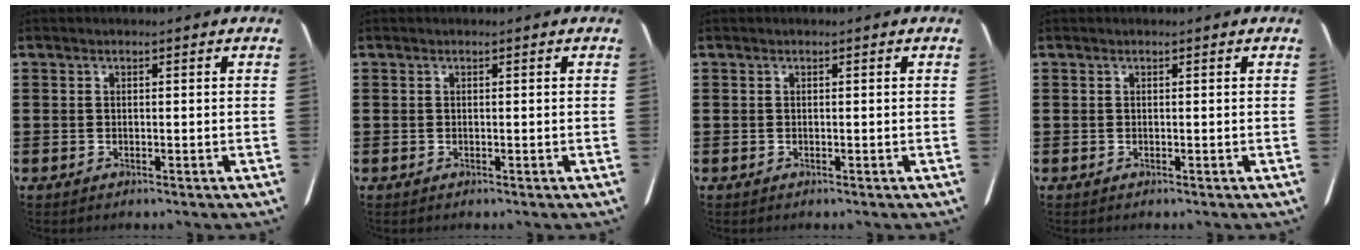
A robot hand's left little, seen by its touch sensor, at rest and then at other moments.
{"total": 0.0}
{"total": 0.0}
{"total": 0.0}